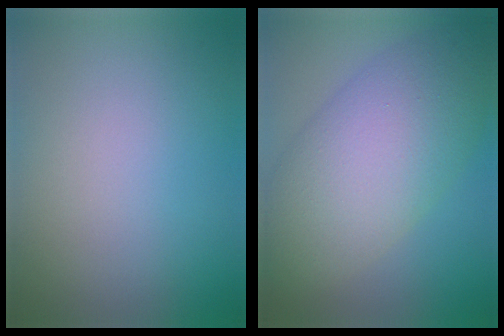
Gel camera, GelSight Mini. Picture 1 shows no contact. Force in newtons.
{"total": 10.0, "press": 10.0, "slide": 0.4}